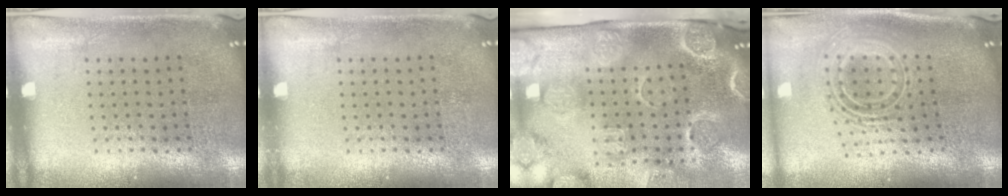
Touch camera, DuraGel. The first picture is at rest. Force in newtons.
{"total": 0.0}
{"total": 4.3, "press": 3.4, "slide": 2.6}
{"total": 2.5, "press": 1.7, "slide": 1.8}